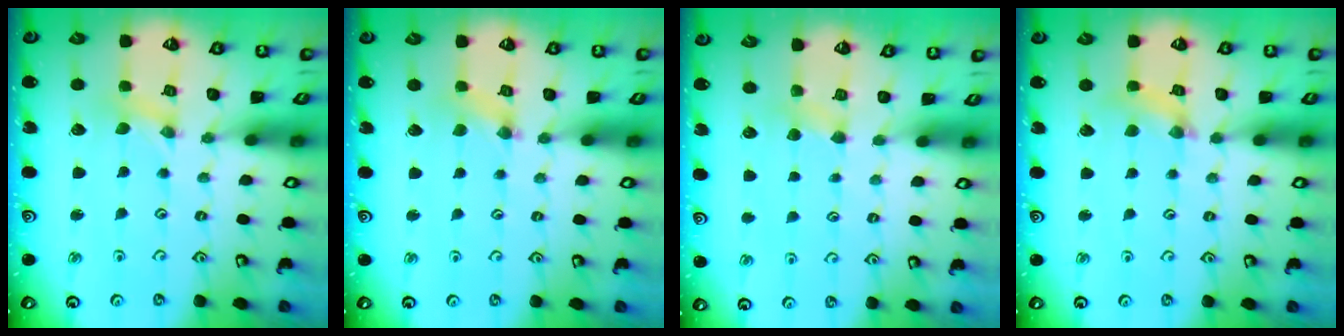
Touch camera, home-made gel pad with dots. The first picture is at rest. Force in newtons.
{"total": 1.0, "press": 1.0, "slide": 0.3}
{"total": 3.7, "press": 3.7, "slide": 0.7}
{"total": 4.8, "press": 4.7, "slide": 0.4}